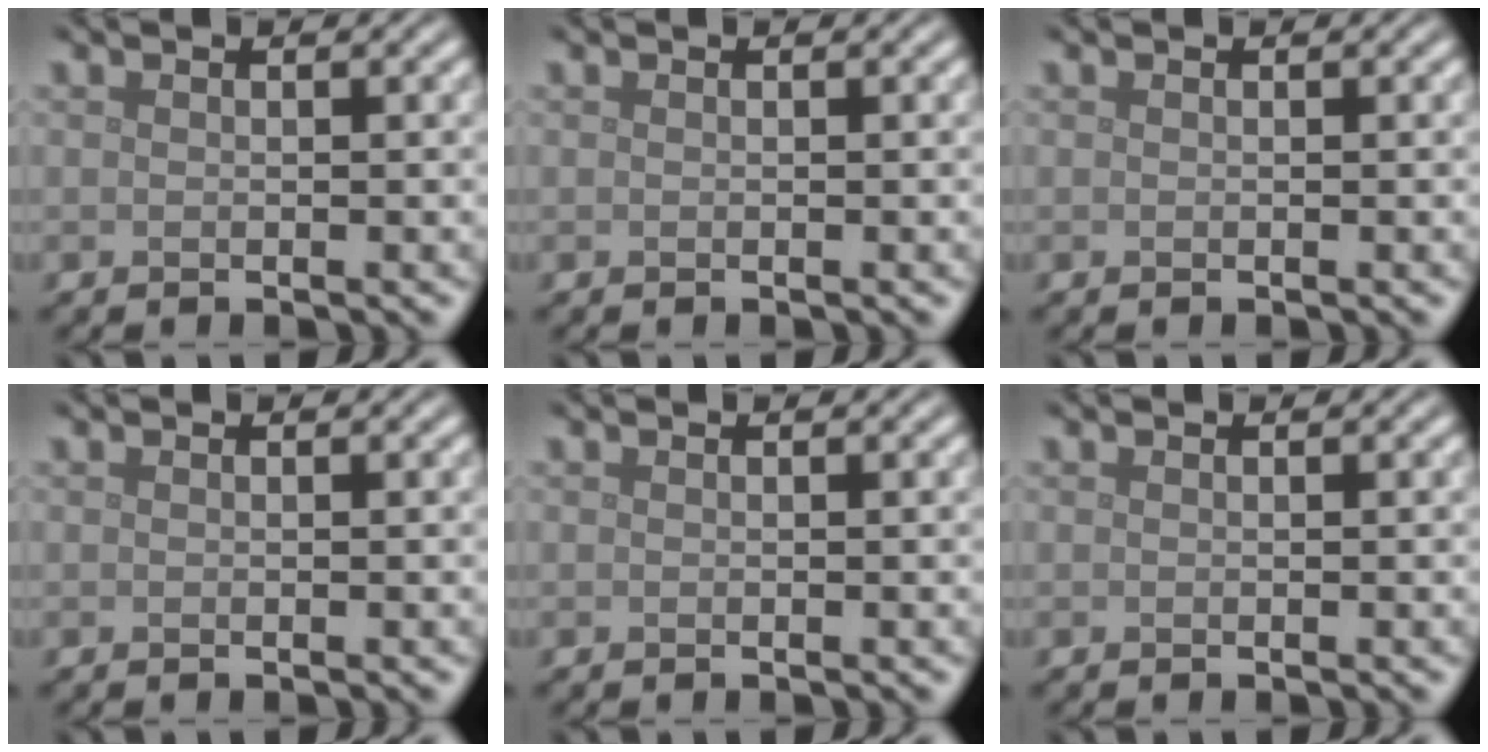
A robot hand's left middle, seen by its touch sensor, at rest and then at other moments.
{"total": 0.0}
{"total": 0.0}
{"total": 0.0}
{"total": 0.0}
{"total": 0.0}